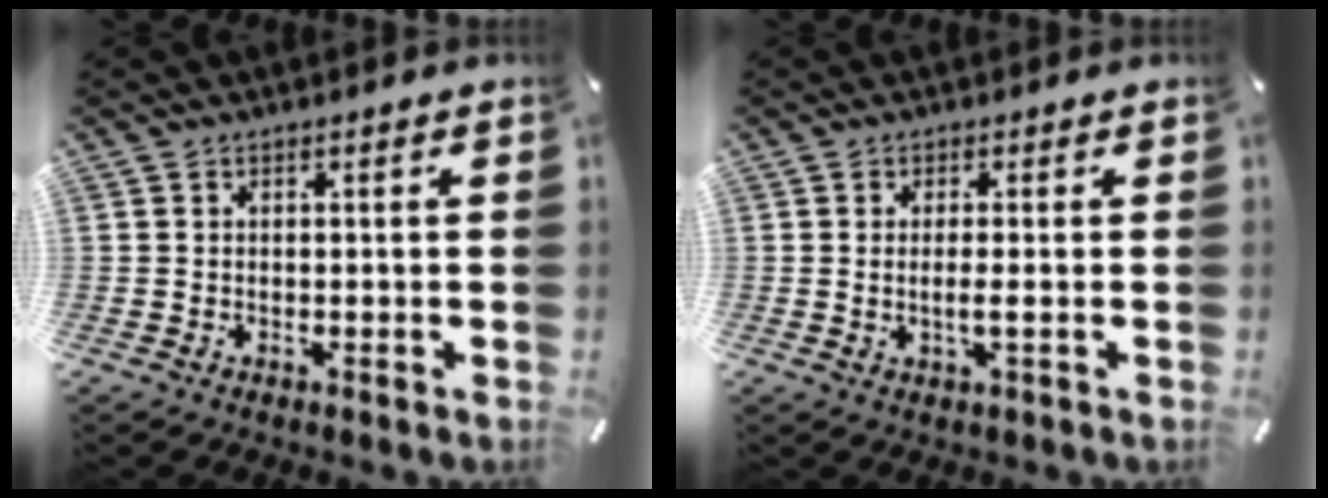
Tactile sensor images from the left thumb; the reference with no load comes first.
{"total": 2.8, "force": [-0.1, 0.3, 2.8], "torque": [-0.050, -0.008, -0.003]}